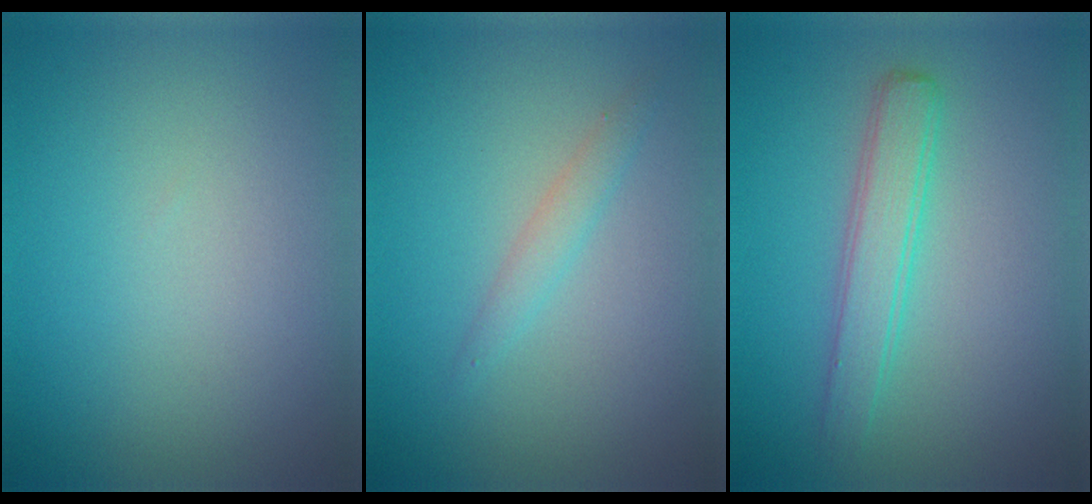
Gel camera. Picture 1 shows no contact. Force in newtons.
{"total": 1.4, "press": 1.4, "slide": 0.1}
{"total": 2.9, "press": 2.9, "slide": 0.1}